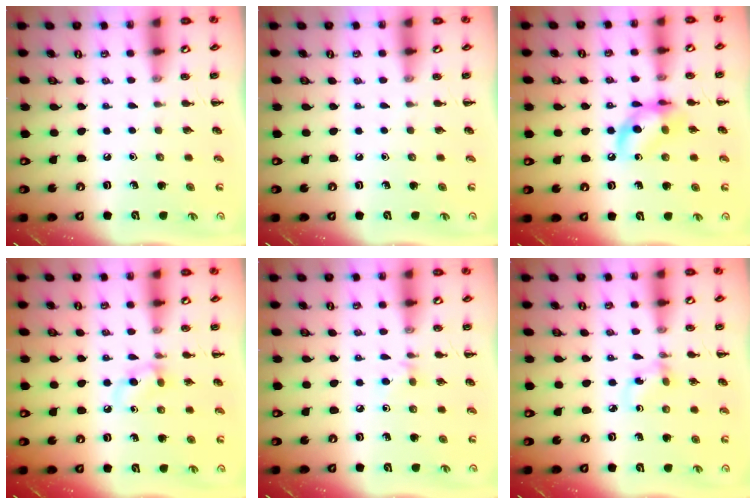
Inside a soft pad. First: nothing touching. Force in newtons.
{"total": 0.0}
{"total": 11.8, "press": 11.6, "slide": 2.0}
{"total": 5.3, "press": 5.0, "slide": 1.8}
{"total": 3.8, "press": 3.4, "slide": 1.5}
{"total": 2.8, "press": 2.6, "slide": 1.0}